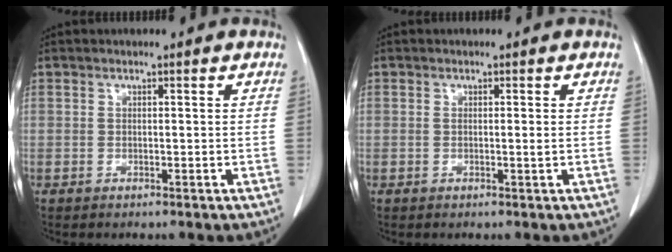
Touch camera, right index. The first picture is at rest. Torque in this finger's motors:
{"motor_torque": [0.00, 0.03, -0.08, -0.01]}